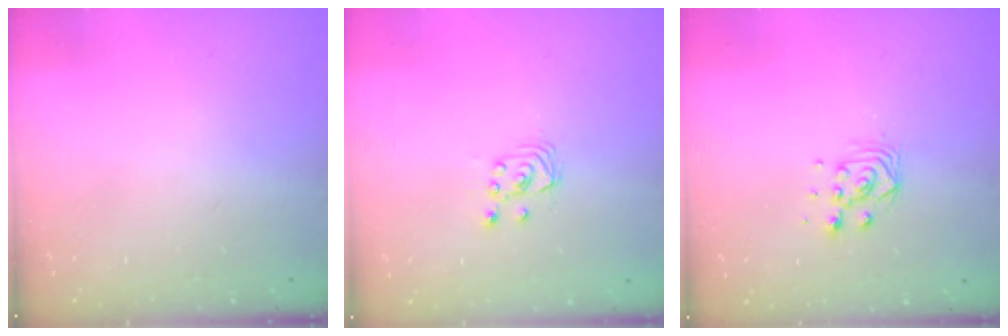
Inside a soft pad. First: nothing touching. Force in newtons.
{"total": 2.6, "press": 2.6, "slide": 0.3}
{"total": 7.3, "press": 7.3, "slide": 0.4}